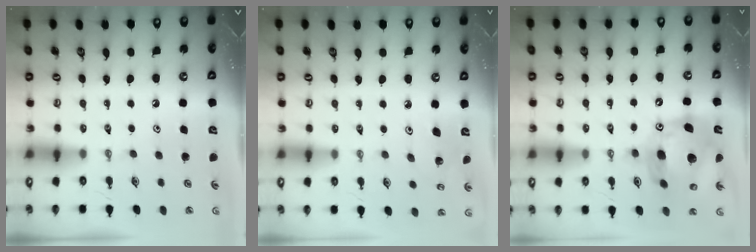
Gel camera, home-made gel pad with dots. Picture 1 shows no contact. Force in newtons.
{"total": 4.2, "press": 4.1, "slide": 0.9}
{"total": 18.0, "press": 17.9, "slide": 2.1}